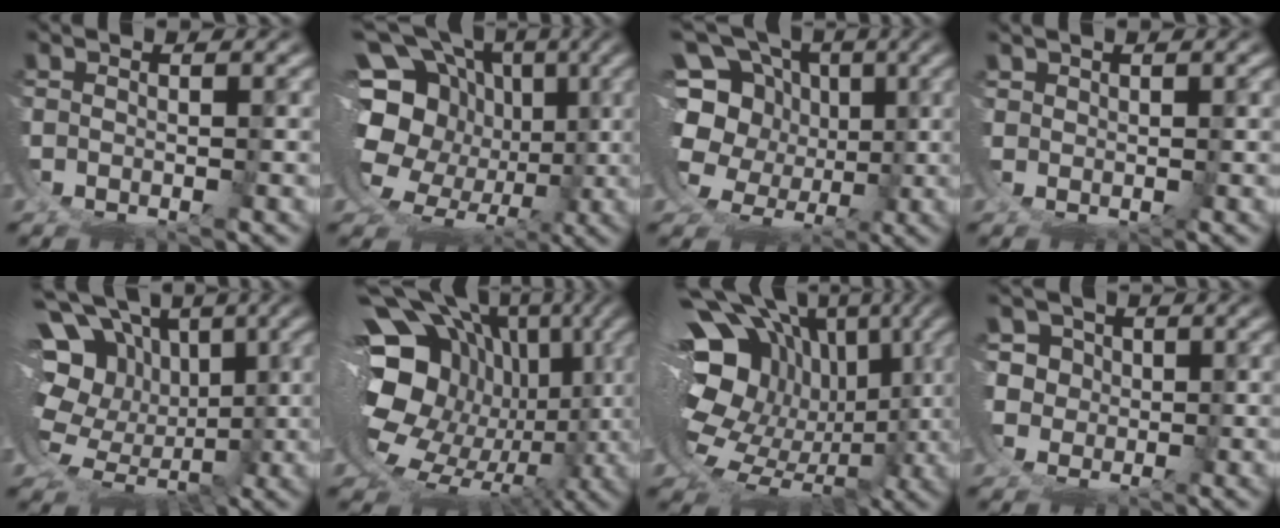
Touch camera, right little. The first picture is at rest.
{"total": 16.6, "force": [1.1, 13.2, 10.0], "torque": [-0.181, -0.041, 0.026]}
{"total": 13.4, "force": [1.7, 10.4, 8.3], "torque": [-0.158, -0.031, 0.032]}
{"total": 1.0, "force": [1.0, -0.1, 0.0], "torque": [-0.003, 0.002, 0.026]}
{"total": 13.7, "force": [1.7, 10.2, 9.1], "torque": [-0.173, -0.041, 0.043]}
{"total": 19.0, "force": [0.8, 13.8, 13.0], "torque": [-0.235, -0.051, 0.026]}
{"total": 17.7, "force": [1.3, 13.0, 12.0], "torque": [-0.215, -0.044, 0.031]}
{"total": 6.3, "force": [1.0, 5.8, 2.4], "torque": [-0.078, -0.023, 0.023]}